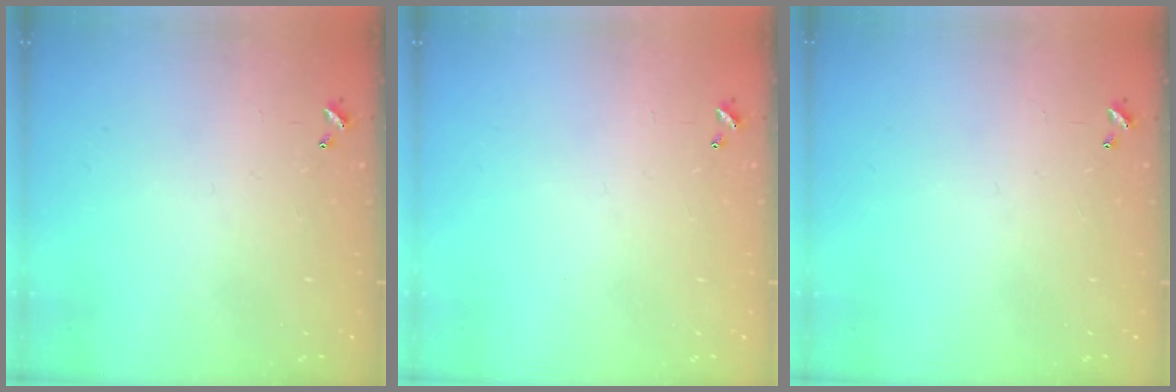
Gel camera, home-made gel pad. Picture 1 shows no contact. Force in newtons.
{"total": 0.0}
{"total": 0.0}